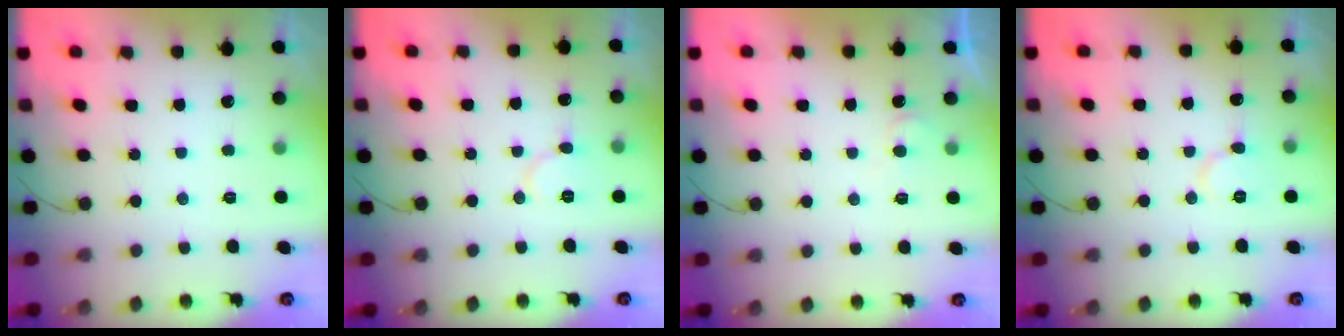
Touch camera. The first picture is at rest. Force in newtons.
{"total": 7.0, "press": 7.0, "slide": 0.5}
{"total": 3.2, "press": 3.2, "slide": 0.3}
{"total": 6.3, "press": 6.3, "slide": 0.5}